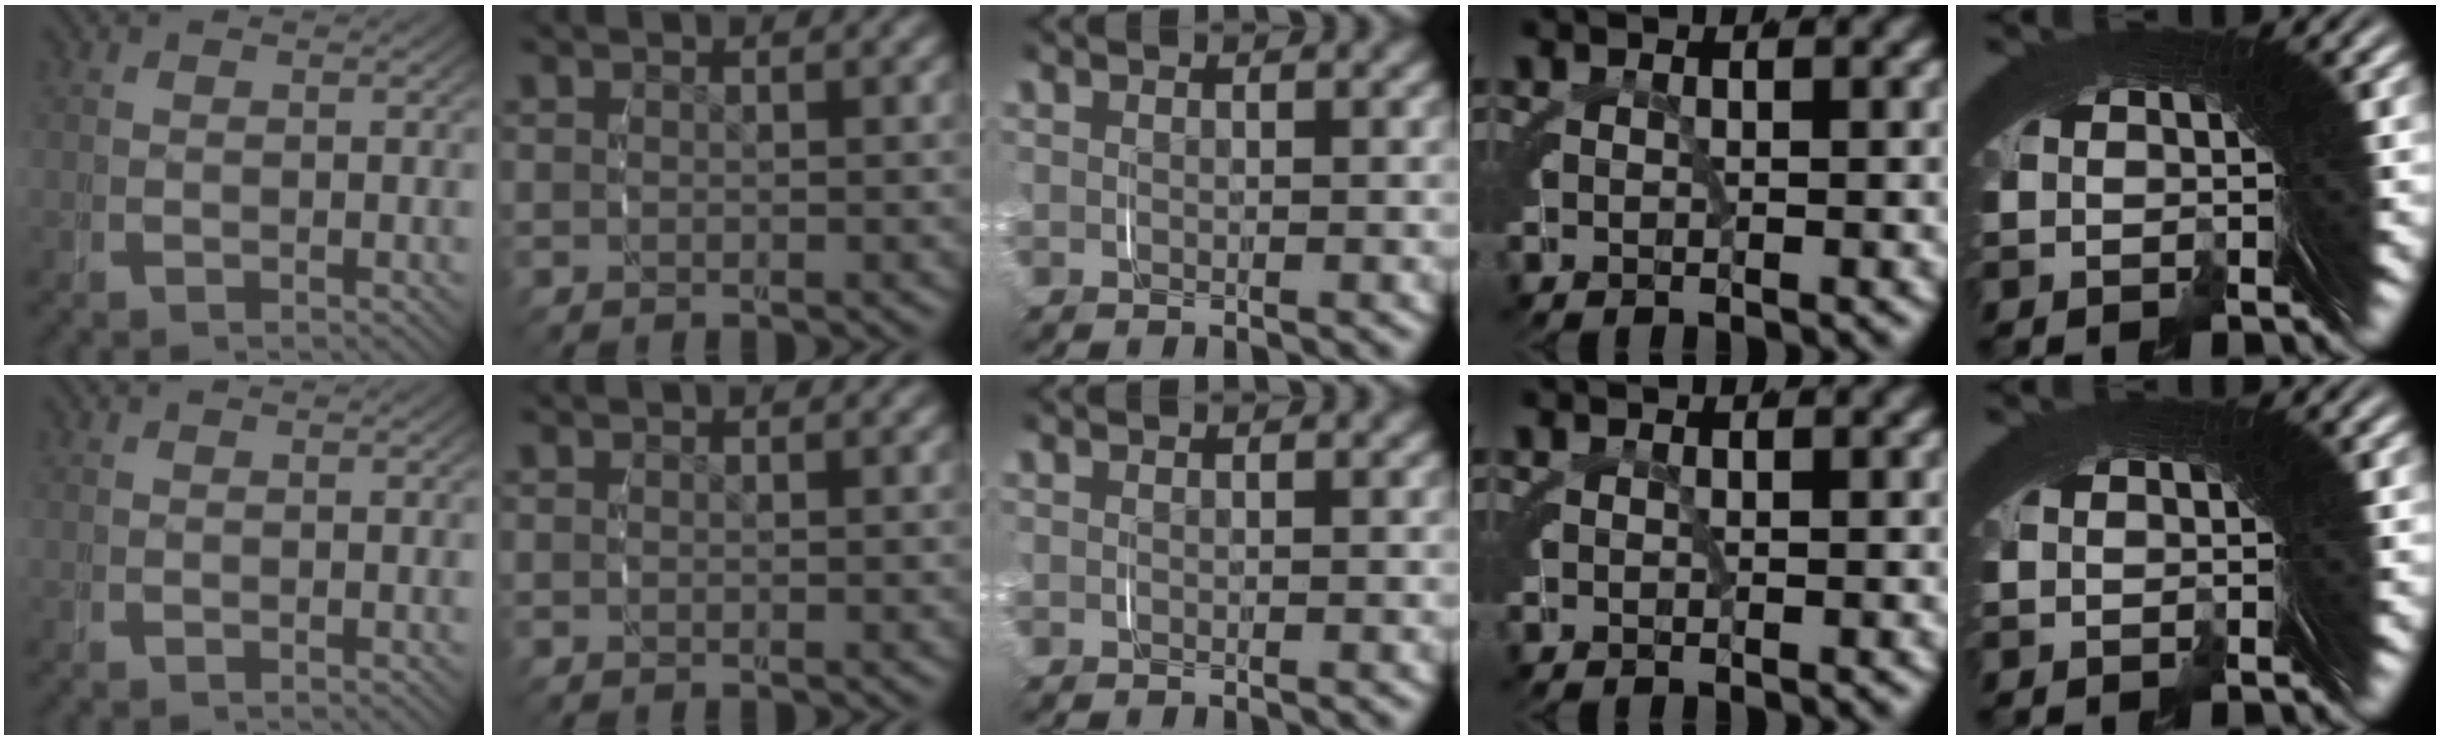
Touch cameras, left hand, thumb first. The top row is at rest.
{}